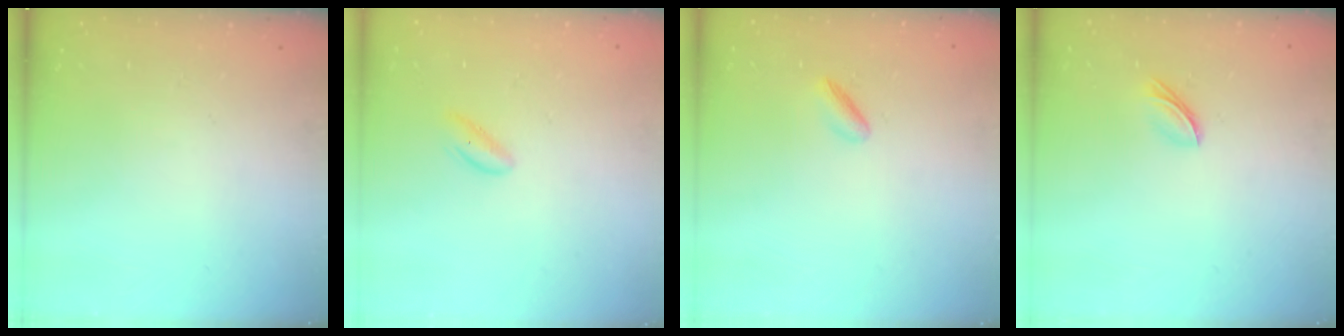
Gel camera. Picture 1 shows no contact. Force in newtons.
{"total": 0.9, "press": 0.8, "slide": 0.4}
{"total": 2.9, "press": 2.7, "slide": 0.9}
{"total": 3.8, "press": 3.6, "slide": 1.2}